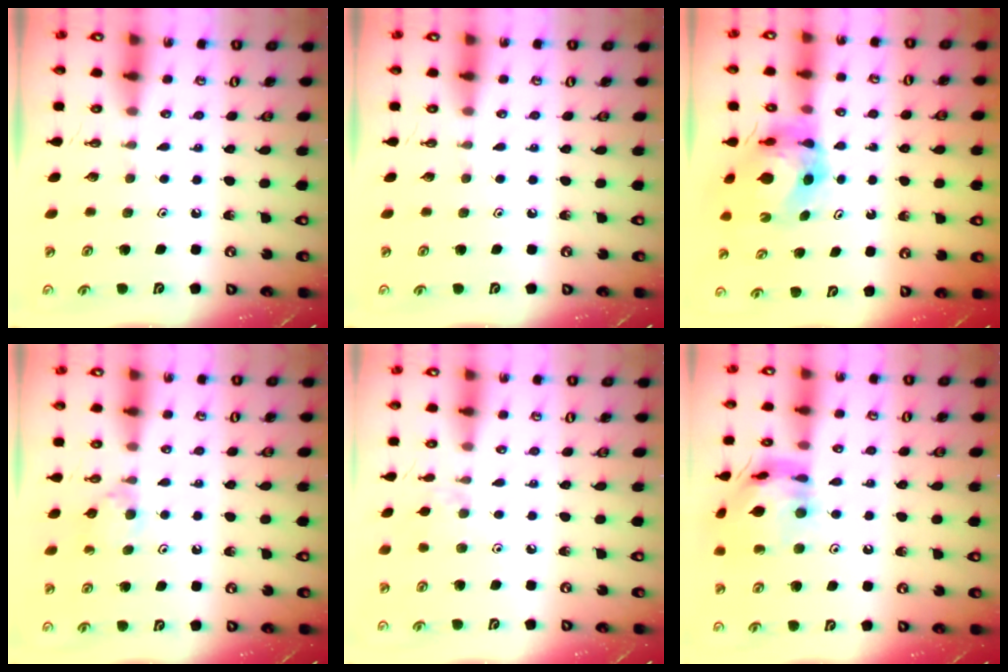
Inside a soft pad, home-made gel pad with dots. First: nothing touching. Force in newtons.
{"total": 0.0}
{"total": 8.1, "press": 8.1, "slide": 0.7}
{"total": 6.1, "press": 6.0, "slide": 0.9}
{"total": 3.0, "press": 2.9, "slide": 0.5}
{"total": 16.0, "press": 15.9, "slide": 1.4}